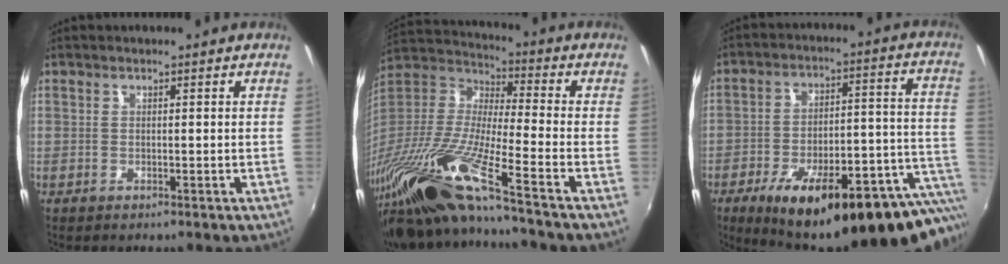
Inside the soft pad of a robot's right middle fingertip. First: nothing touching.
{"total": 20.6, "force": [-14.9, -0.1, 14.3], "torque": [-0.259, -0.056, -0.284]}
{"total": 28.3, "force": [-19.5, 6.8, 19.4], "torque": [-0.262, -0.030, -0.270]}